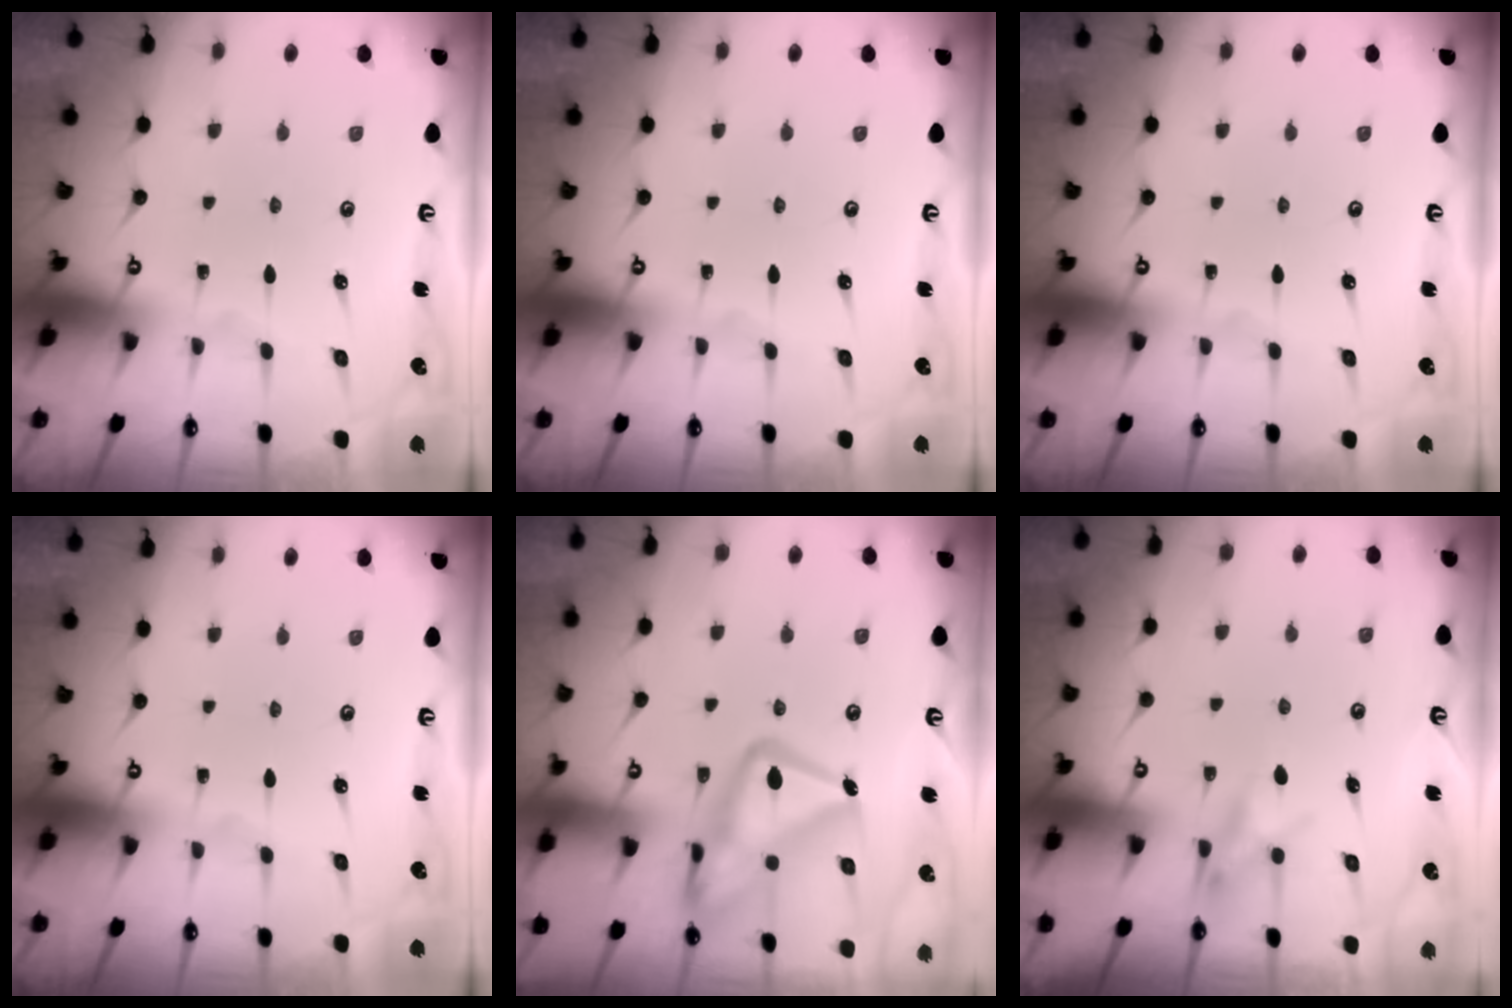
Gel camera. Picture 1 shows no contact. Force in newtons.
{"total": 0.0}
{"total": 0.0}
{"total": 0.0}
{"total": 21.7, "press": 21.6, "slide": 1.7}
{"total": 8.8, "press": 8.7, "slide": 1.1}